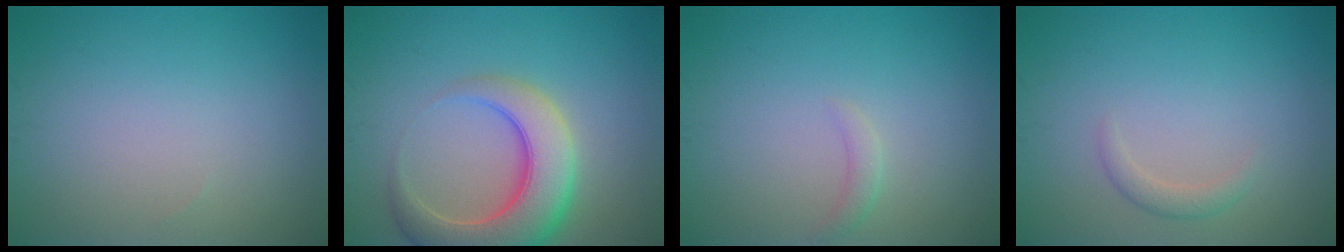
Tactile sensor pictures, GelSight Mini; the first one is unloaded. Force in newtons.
{"total": 7.7, "press": 7.7, "slide": 0.7}
{"total": 1.0, "press": 1.0, "slide": 0.1}
{"total": 1.3, "press": 1.3, "slide": 0.1}